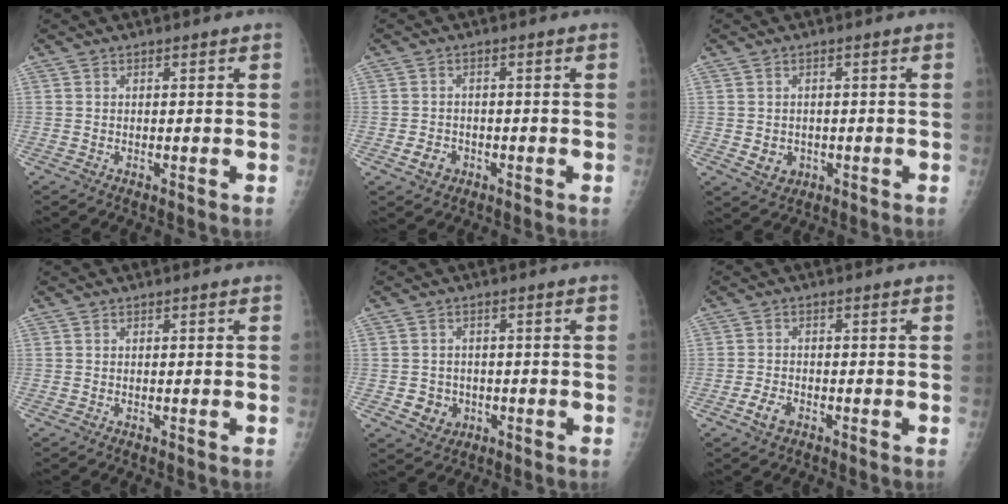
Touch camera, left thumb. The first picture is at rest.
{"total": 3.1, "force": [-1.2, 2.5, 1.3], "torque": [-0.016, 0.007, -0.018]}
{"total": 3.4, "force": [-0.5, 3.0, 1.6], "torque": [-0.013, -0.001, 0.003]}
{"total": 0.0}
{"total": 4.3, "force": [-1.0, 3.9, 1.4], "torque": [-0.004, 0.006, -0.008]}
{"total": 3.1, "force": [-1.6, 1.8, 1.8], "torque": [-0.036, 0.007, -0.028]}